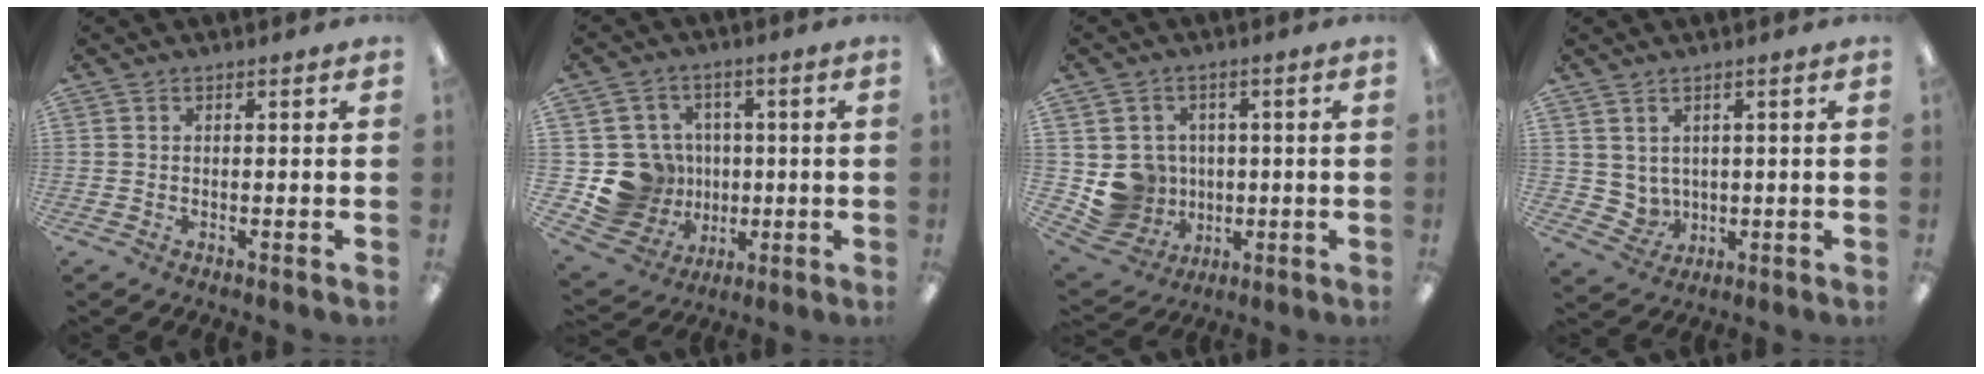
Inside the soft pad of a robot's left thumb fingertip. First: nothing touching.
{"total": 13.7, "force": [-0.8, 13.2, 3.8], "torque": [-0.099, 0.008, 0.005]}
{"total": 7.8, "force": [0.6, 7.8, 0.8], "torque": [-0.041, -0.004, 0.024]}
{"total": 3.9, "force": [2.6, 3.0, 0.4], "torque": [-0.022, -0.012, 0.052]}